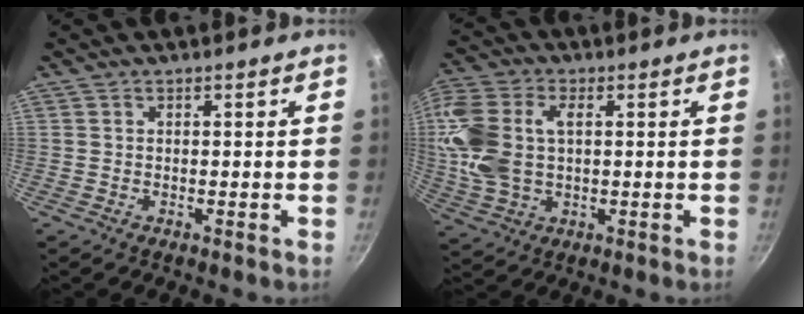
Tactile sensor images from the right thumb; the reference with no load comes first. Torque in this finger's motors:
{"motor_torque": [2.06, 2.02, 1.58, 0.01, 0.51]}